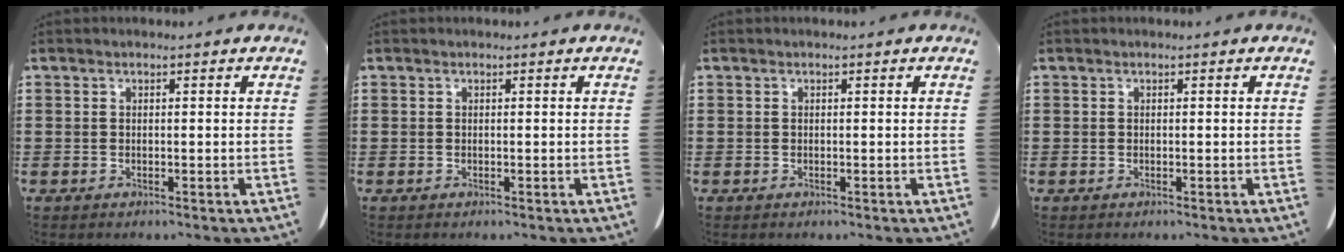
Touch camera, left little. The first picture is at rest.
{"total": 0.0}
{"total": 0.0}
{"total": 0.0}